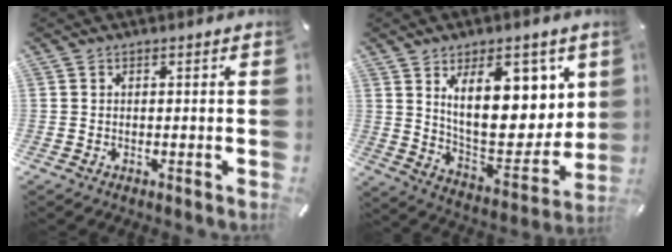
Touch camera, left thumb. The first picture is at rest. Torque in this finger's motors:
{"motor_torque": [2.84, 1.91, 1.42, -1.35, 0.54]}